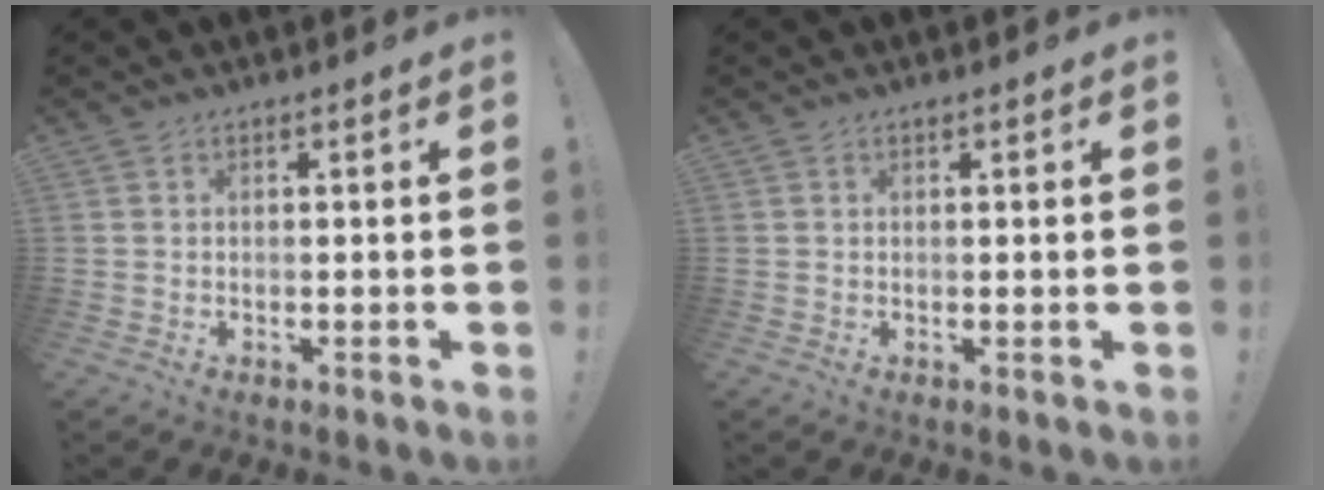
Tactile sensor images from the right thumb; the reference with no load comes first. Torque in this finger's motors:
{"motor_torque": [-0.49, -0.13, 0.03, 0.11, 0.03]}